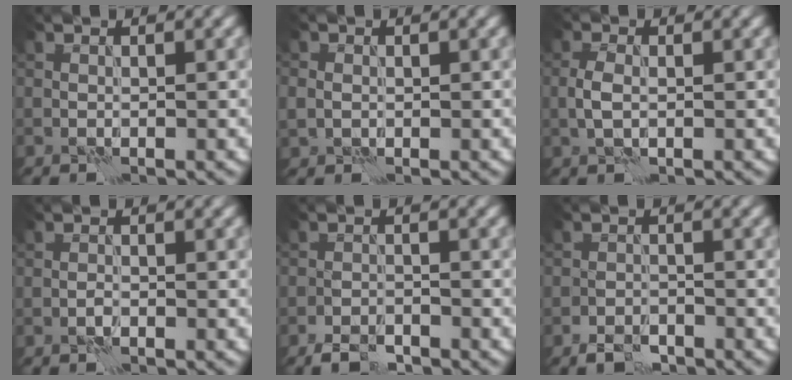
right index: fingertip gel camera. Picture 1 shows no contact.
{"total": 1.5, "force": [0.1, 1.4, 0.6], "torque": [-0.012, -0.002, 0.004]}
{"total": 1.7, "force": [0.1, 1.0, 1.4], "torque": [-0.034, 0.001, 0.000]}
{"total": 0.7, "force": [-0.4, 0.3, 0.5], "torque": [-0.011, 0.001, -0.008]}
{"total": 2.4, "force": [-1.9, 0.9, 1.0], "torque": [-0.017, 0.002, -0.038]}
{"total": 2.1, "force": [-1.6, 1.0, 0.8], "torque": [-0.012, 0.003, -0.033]}